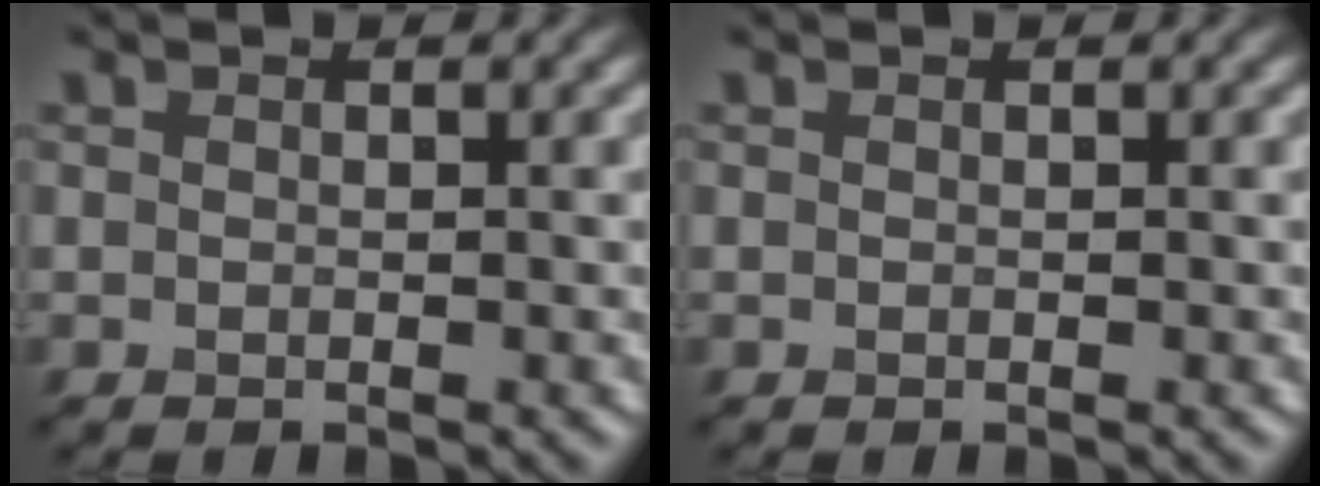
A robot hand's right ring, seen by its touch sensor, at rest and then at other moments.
{"total": 0.0}